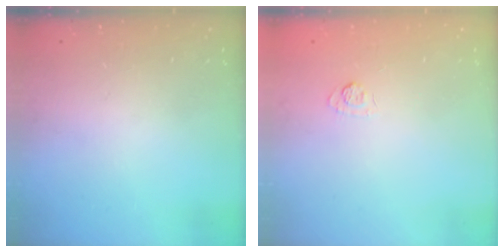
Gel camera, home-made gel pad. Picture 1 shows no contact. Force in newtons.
{"total": 2.2, "press": 1.8, "slide": 1.3}